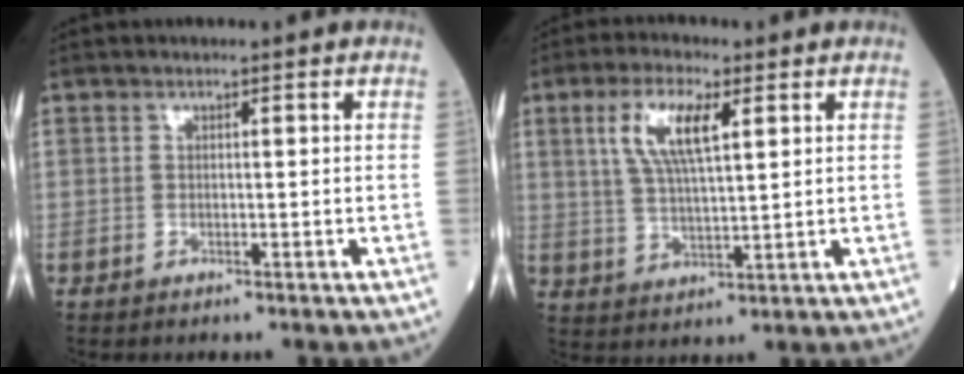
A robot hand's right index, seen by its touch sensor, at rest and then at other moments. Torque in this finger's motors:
{"motor_torque": [0.95, 0.42, 0.61, 0.15]}